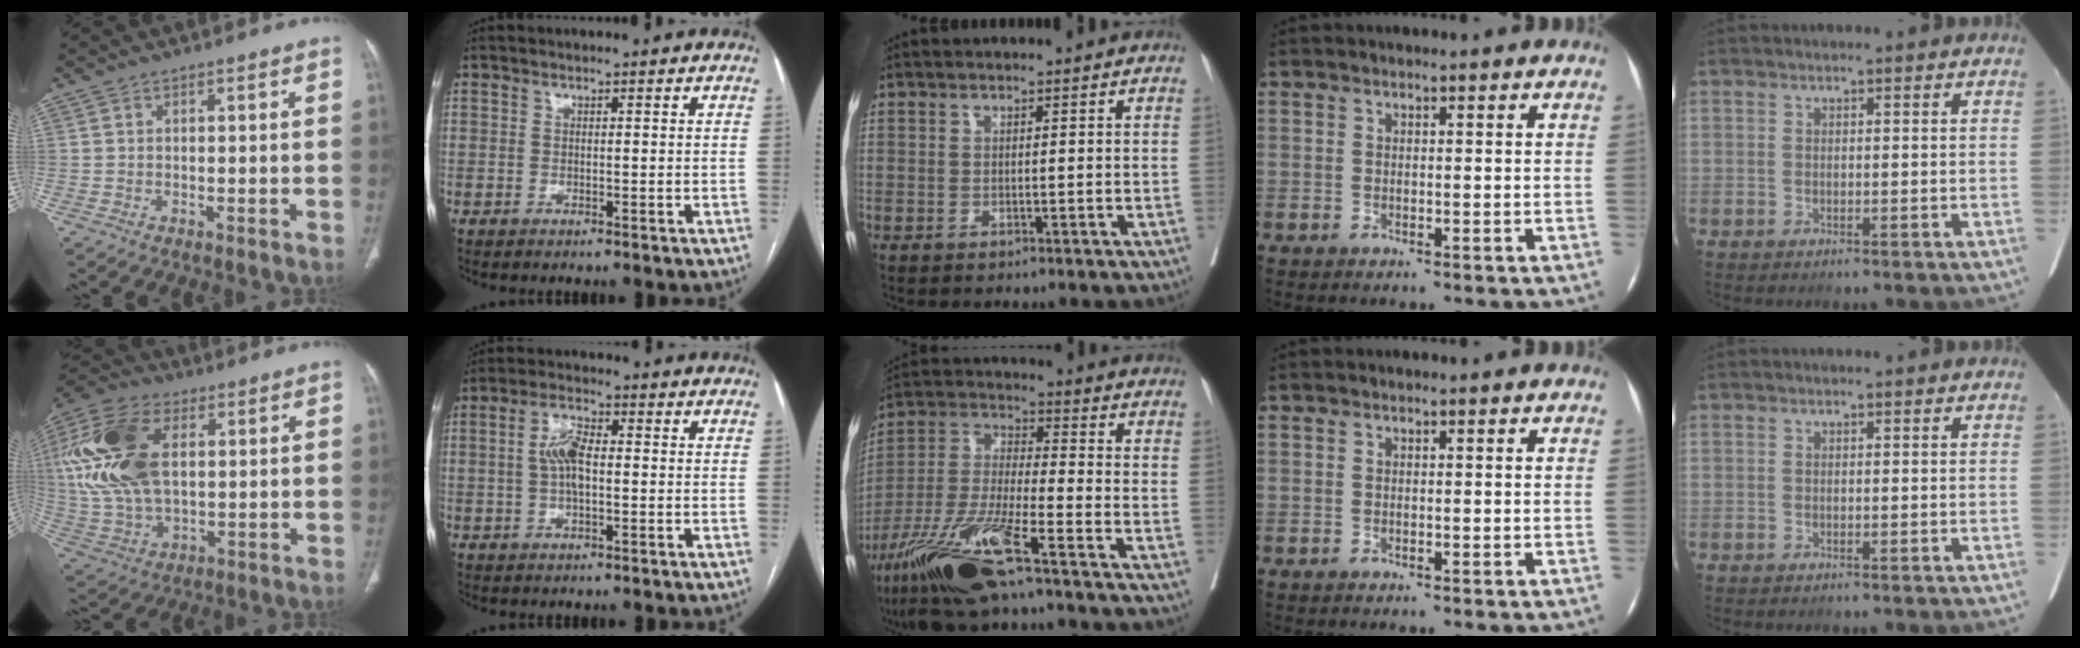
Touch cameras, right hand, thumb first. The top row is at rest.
{"thumb": {"total": 20.5, "force": [4.2, 11.7, 16.2], "torque": [-0.347, 0.002, 0.077]}, "index": {"total": 5.1, "force": [0.1, 1.7, 4.8], "torque": [-0.098, 0.011, 0.003]}, "middle": {"total": 15.7, "force": [-9.8, 1.1, 12.2], "torque": [-0.259, -0.036, -0.186]}}